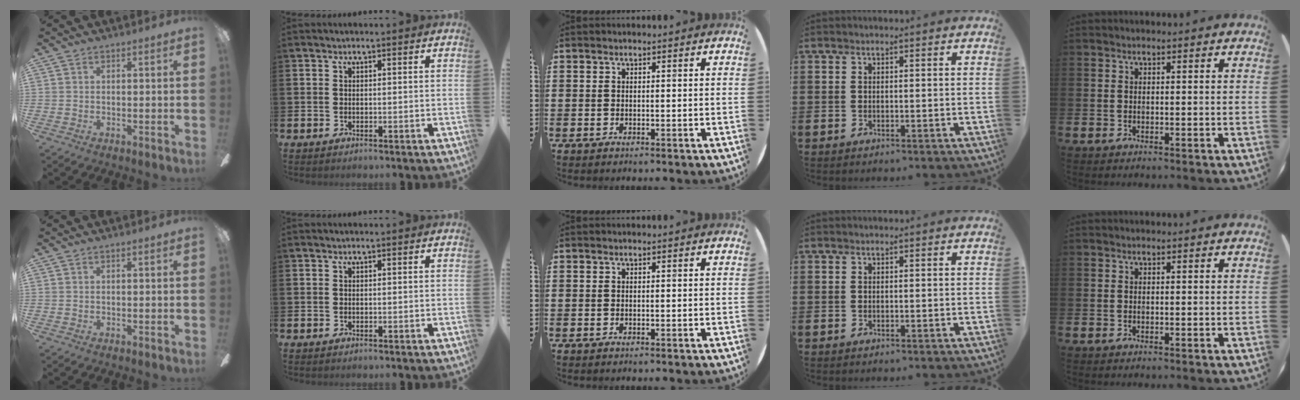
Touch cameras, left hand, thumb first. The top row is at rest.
{}